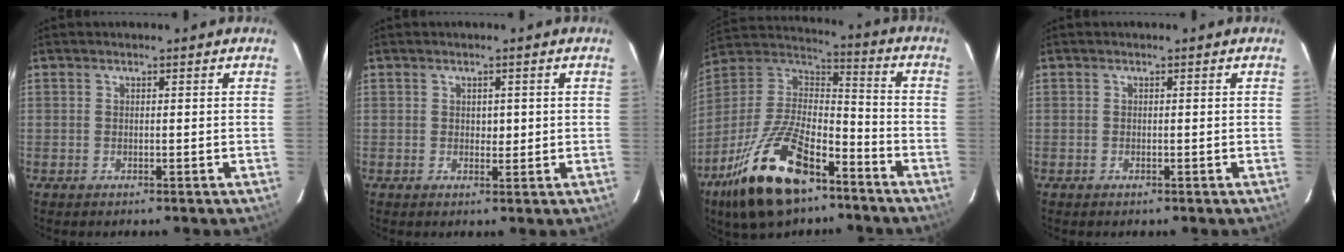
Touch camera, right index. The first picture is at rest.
{"total": 1.7, "force": [0.3, 1.1, 1.3], "torque": [-0.013, -0.001, 0.005]}
{"total": 19.8, "force": [-12.4, 7.2, 13.7], "torque": [-0.296, -0.007, -0.229]}
{"total": 0.0}